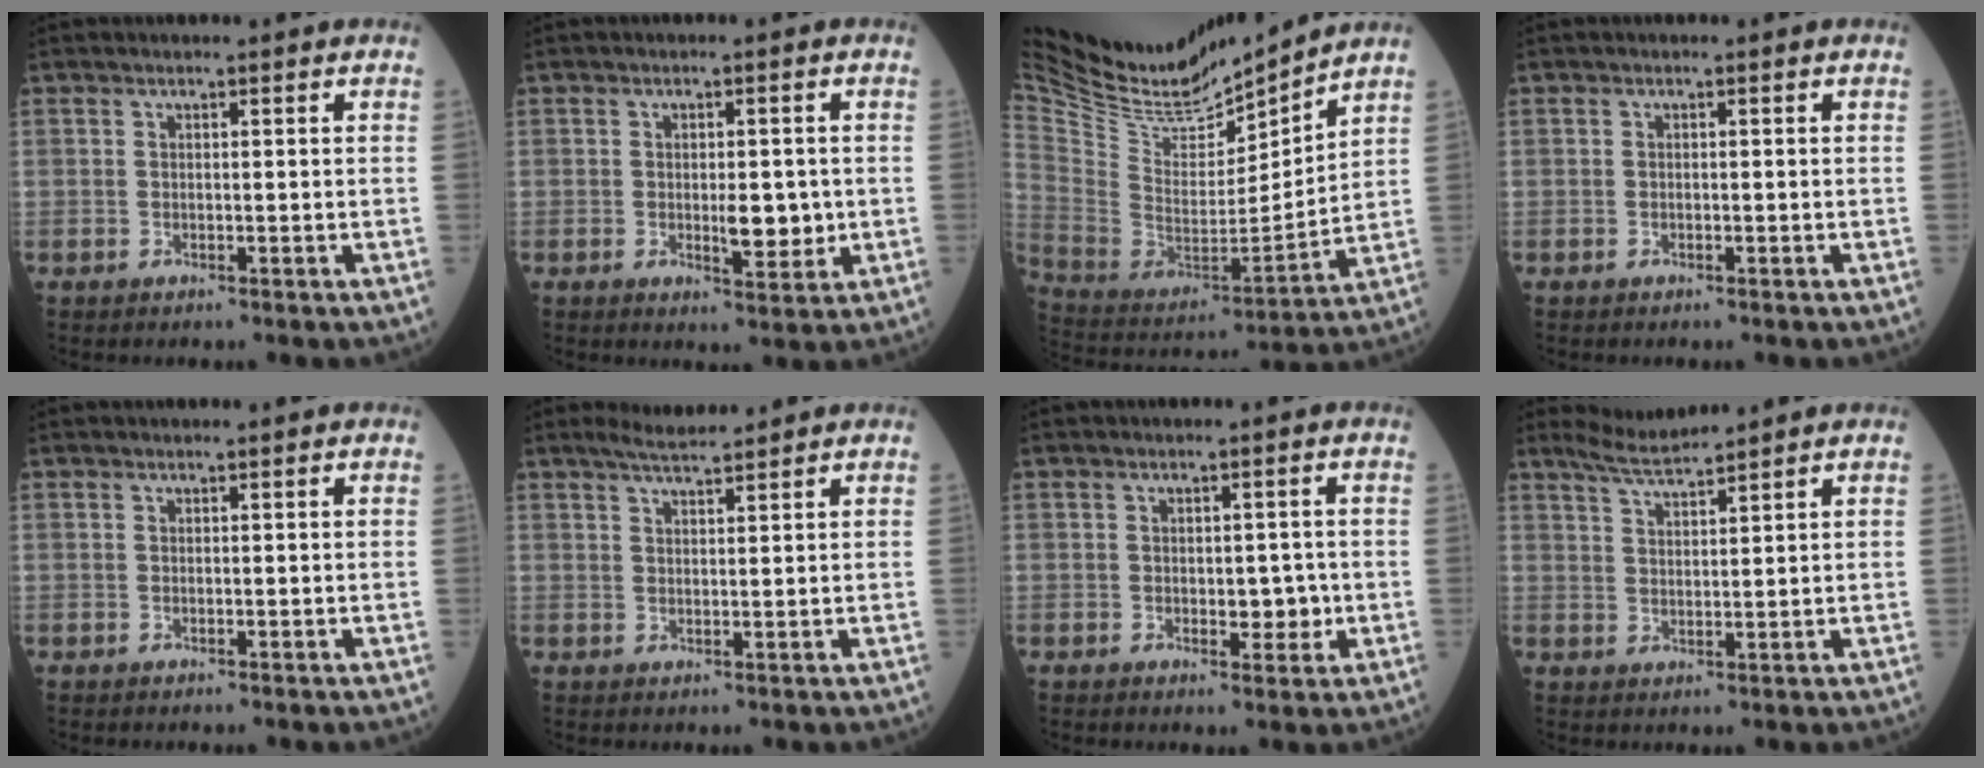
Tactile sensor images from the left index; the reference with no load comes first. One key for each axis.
{"total": 4.2, "fx": -0.4, "fy": 1.6, "fz": 3.9, "tx": -0.055, "ty": -0.008, "tz": -0.003}
{"total": 20.9, "fx": 19.4, "fy": 3.9, "fz": 6.7, "tx": -0.148, "ty": -0.023, "tz": 0.350}
{"total": 0.0}
{"total": 0.0}
{"total": 3.0, "fx": 2.9, "fy": -0.1, "fz": 0.8, "tx": -0.019, "ty": 0.005, "tz": 0.052}
{"total": 3.2, "fx": -0.5, "fy": 1.7, "fz": 2.6, "tx": -0.028, "ty": -0.003, "tz": -0.004}
{"total": 3.7, "fx": 3.6, "fy": -0.8, "fz": 0.4, "tx": -0.015, "ty": -0.003, "tz": 0.072}